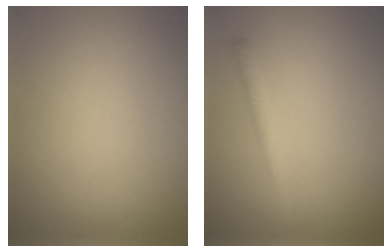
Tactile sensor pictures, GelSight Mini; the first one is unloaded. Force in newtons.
{"total": 1.8, "press": 1.8, "slide": 0.1}